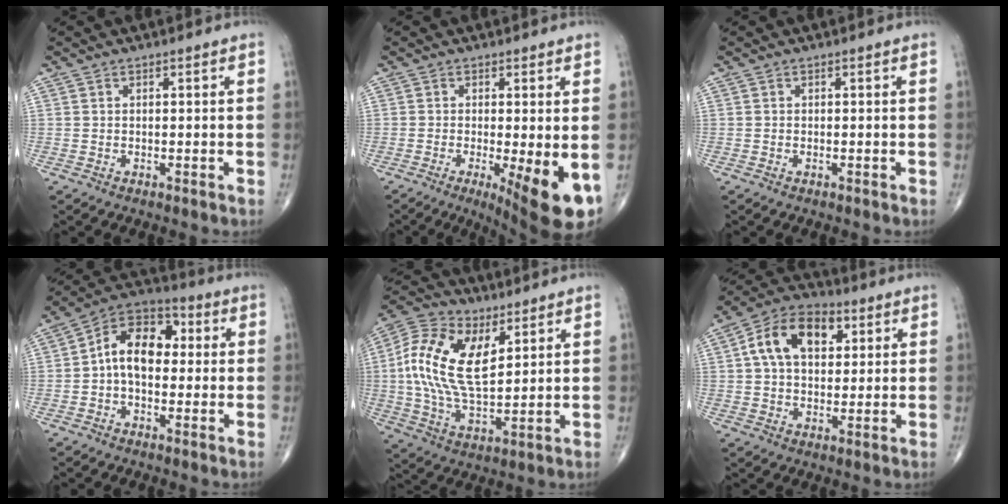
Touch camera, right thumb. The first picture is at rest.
{"total": 11.2, "force": [-3.3, 2.7, 10.3], "torque": [-0.141, -0.024, -0.043]}
{"total": 0.0}
{"total": 12.1, "force": [0.5, 8.0, 9.1], "torque": [-0.124, 0.035, -0.007]}
{"total": 17.2, "force": [4.9, 9.2, 13.7], "torque": [-0.265, -0.009, 0.085]}
{"total": 13.3, "force": [3.7, 8.5, 9.5], "torque": [-0.145, 0.014, 0.054]}